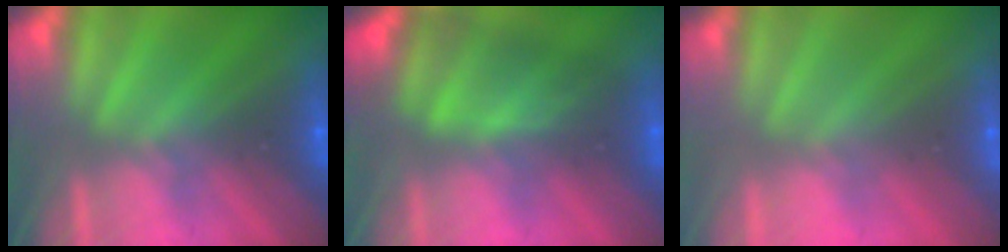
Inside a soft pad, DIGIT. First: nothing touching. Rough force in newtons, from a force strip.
{"total": 4.4}
{"total": 2.9}